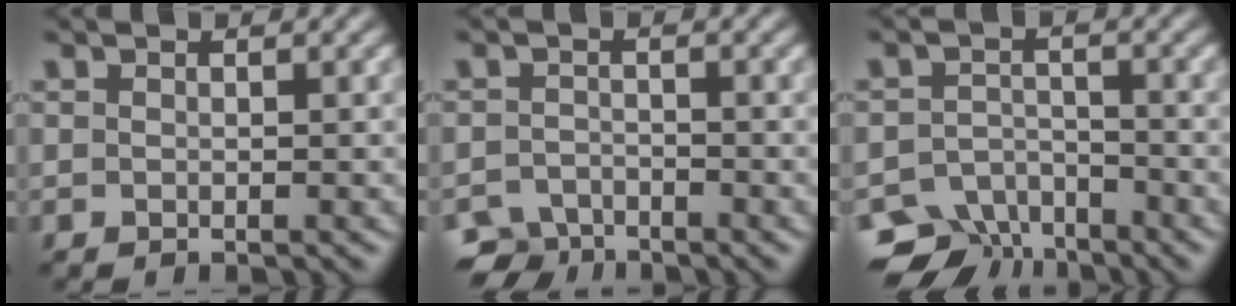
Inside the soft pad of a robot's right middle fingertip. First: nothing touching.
{"total": 2.7, "force": [-2.5, 1.0, 0.0], "torque": [0.001, 0.004, -0.051]}
{"total": 5.3, "force": [-4.6, 2.6, 0.8], "torque": [-0.006, -0.005, -0.078]}